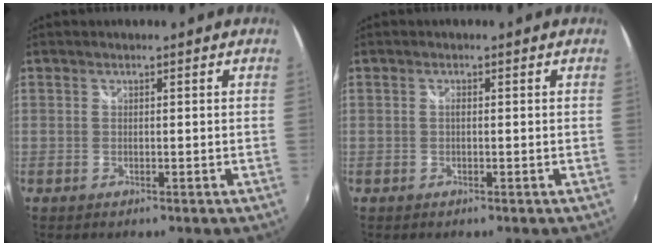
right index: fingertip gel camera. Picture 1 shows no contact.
{"total": 0.5, "force": [0.0, 0.2, 0.5], "torque": [-0.009, 0.002, -0.002]}